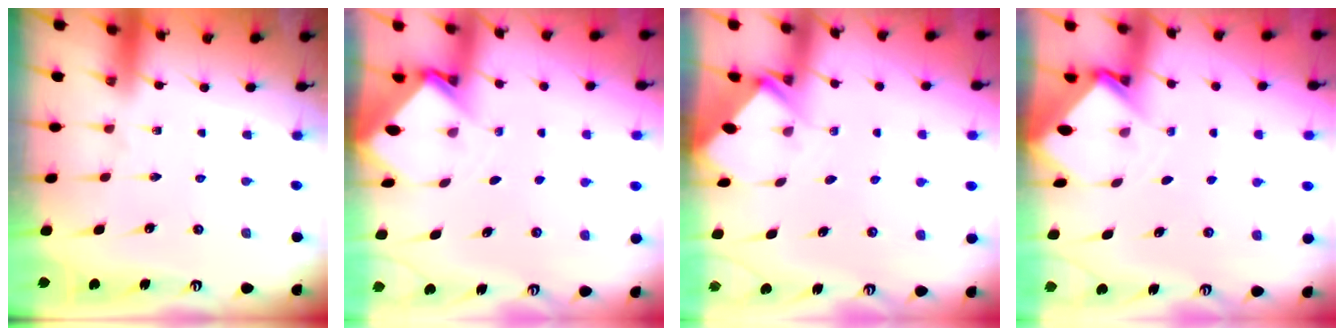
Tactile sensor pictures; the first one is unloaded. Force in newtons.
{"total": 2.9, "press": 2.9, "slide": 0.2}
{"total": 2.6, "press": 2.6, "slide": 0.2}
{"total": 2.9, "press": 2.9, "slide": 0.2}